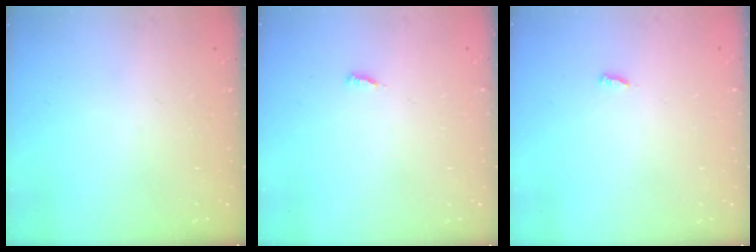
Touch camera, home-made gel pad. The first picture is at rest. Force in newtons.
{"total": 2.6, "press": 2.6, "slide": 0.3}
{"total": 3.0, "press": 3.0, "slide": 0.0}